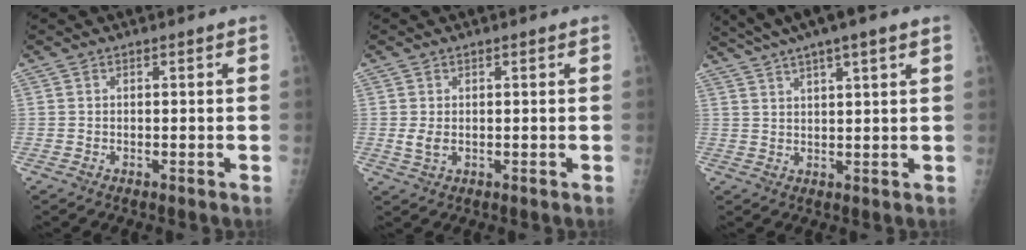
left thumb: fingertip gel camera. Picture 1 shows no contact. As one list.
[{"total": 2.2, "force": [0.2, 1.3, 1.8], "torque": [-0.033, -0.006, 0.007]}, {"total": 11.6, "force": [7.7, 1.9, 8.5], "torque": [-0.140, 0.016, 0.127]}]